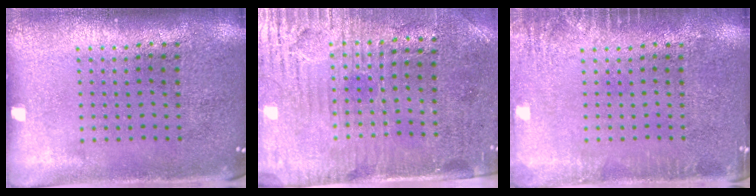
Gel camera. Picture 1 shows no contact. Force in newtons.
{"total": 3.4, "press": 3.1, "slide": 1.5}
{"total": 2.1, "press": 2.1, "slide": 0.4}